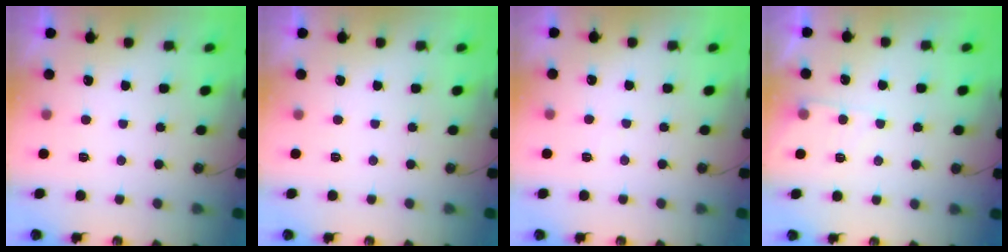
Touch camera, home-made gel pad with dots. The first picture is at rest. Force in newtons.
{"total": 0.0}
{"total": 3.8, "press": 3.7, "slide": 0.6}
{"total": 5.6, "press": 5.5, "slide": 0.7}